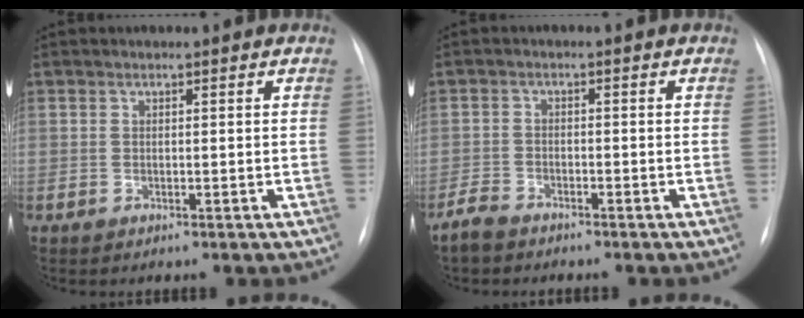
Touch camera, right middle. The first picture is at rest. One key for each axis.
{"total": 2.8, "fx": -2.4, "fy": 1.2, "fz": 0.8, "tx": -0.024, "ty": 0.000, "tz": -0.044}